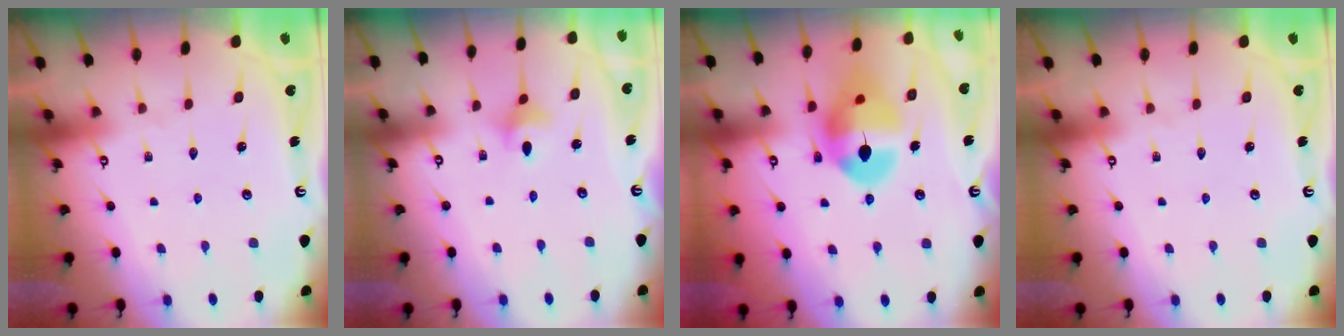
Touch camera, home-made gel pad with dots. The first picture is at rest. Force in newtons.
{"total": 3.8, "press": 3.8, "slide": 0.6}
{"total": 14.2, "press": 14.1, "slide": 1.7}
{"total": 0.0}